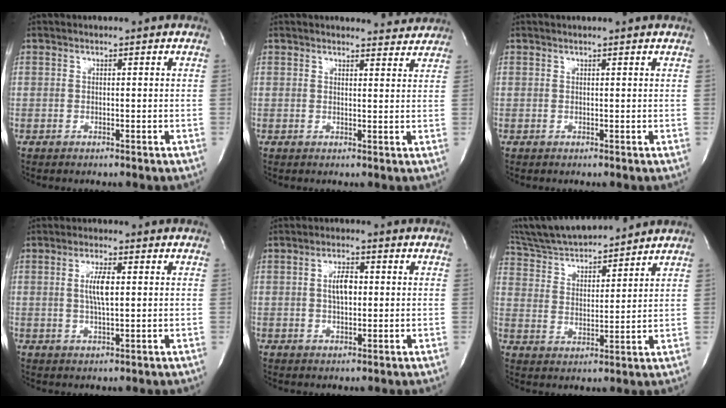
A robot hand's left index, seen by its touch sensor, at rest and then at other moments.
{"total": 4.4, "force": [4.4, 0.7, 0.1], "torque": [-0.001, -0.007, 0.040]}
{"total": 2.4, "force": [2.3, -0.1, 0.8], "torque": [-0.015, 0.015, 0.026]}
{"total": 4.5, "force": [0.6, 0.9, 4.4], "torque": [-0.089, -0.001, 0.011]}
{"total": 4.2, "force": [0.3, 1.8, 3.7], "torque": [-0.073, 0.003, 0.008]}
{"total": 15.9, "force": [14.7, 2.5, 5.7], "torque": [-0.106, 0.024, 0.254]}